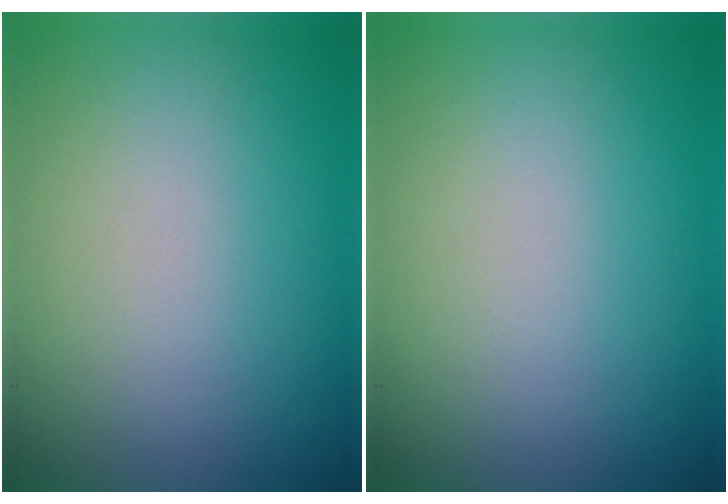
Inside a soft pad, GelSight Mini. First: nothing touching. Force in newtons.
{"total": 0.0}